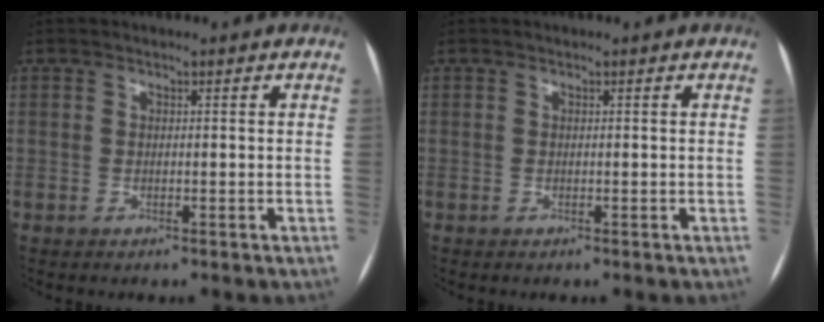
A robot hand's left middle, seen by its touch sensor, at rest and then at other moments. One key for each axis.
{"total": 0.0}